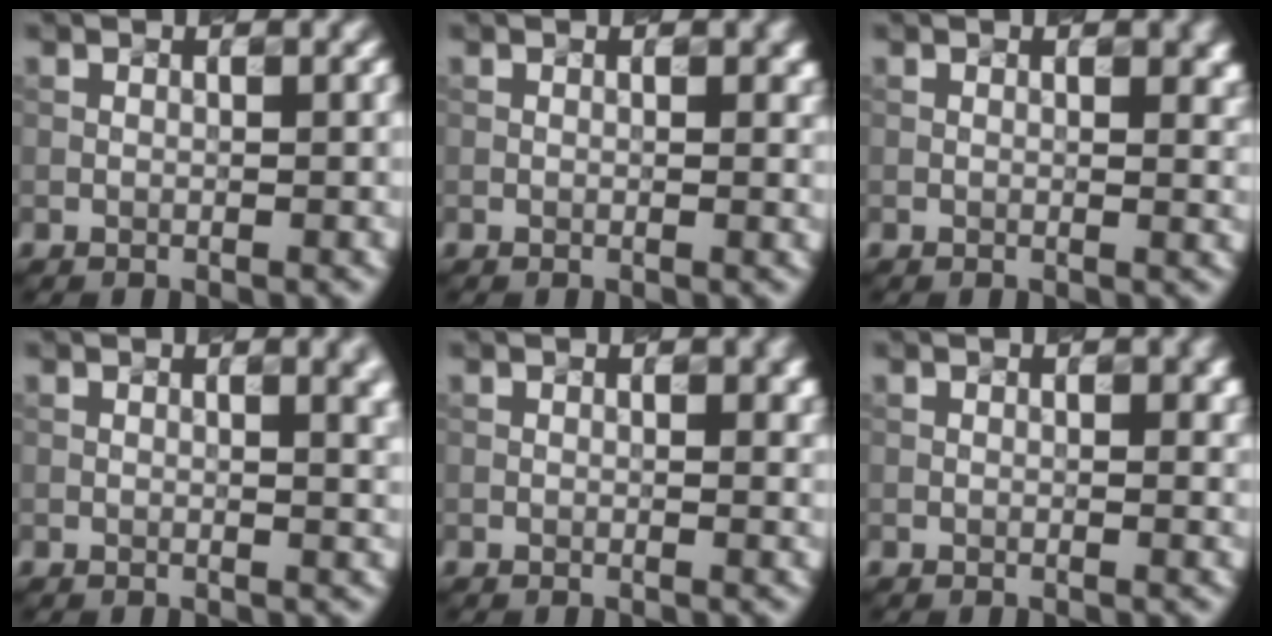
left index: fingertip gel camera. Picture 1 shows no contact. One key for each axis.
{"total": 1.0, "fx": 0.4, "fy": 0.4, "fz": 0.9, "tx": -0.008, "ty": 0.001, "tz": 0.009}
{"total": 2.8, "fx": 1.1, "fy": 1.4, "fz": 2.2, "tx": -0.014, "ty": 0.007, "tz": 0.013}
{"total": 4.3, "fx": 1.4, "fy": 1.9, "fz": 3.6, "tx": -0.017, "ty": 0.012, "tz": 0.016}
{"total": 1.8, "fx": 0.6, "fy": 0.7, "fz": 1.5, "tx": -0.012, "ty": 0.002, "tz": 0.012}
{"total": 1.5, "fx": 0.4, "fy": 0.5, "fz": 1.3, "tx": -0.012, "ty": 0.002, "tz": 0.011}